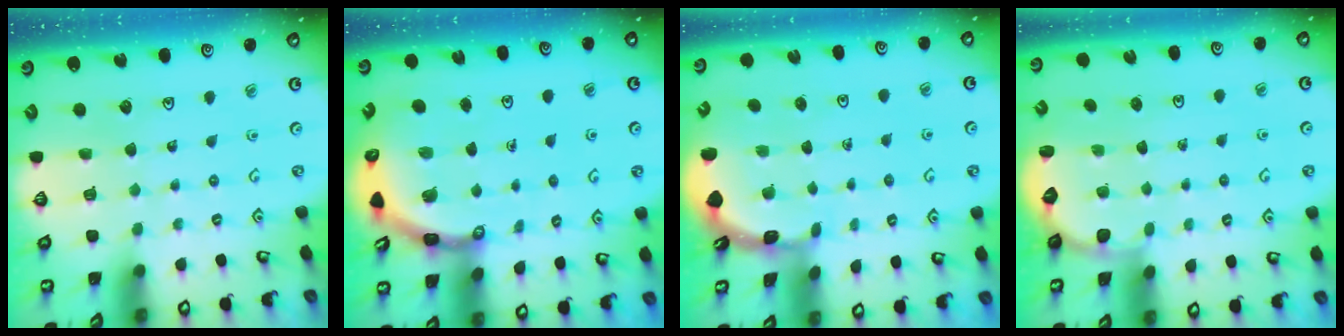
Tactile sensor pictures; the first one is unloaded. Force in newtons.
{"total": 5.7, "press": 5.7, "slide": 0.5}
{"total": 1.6, "press": 1.6, "slide": 0.1}
{"total": 2.9, "press": 2.6, "slide": 1.2}